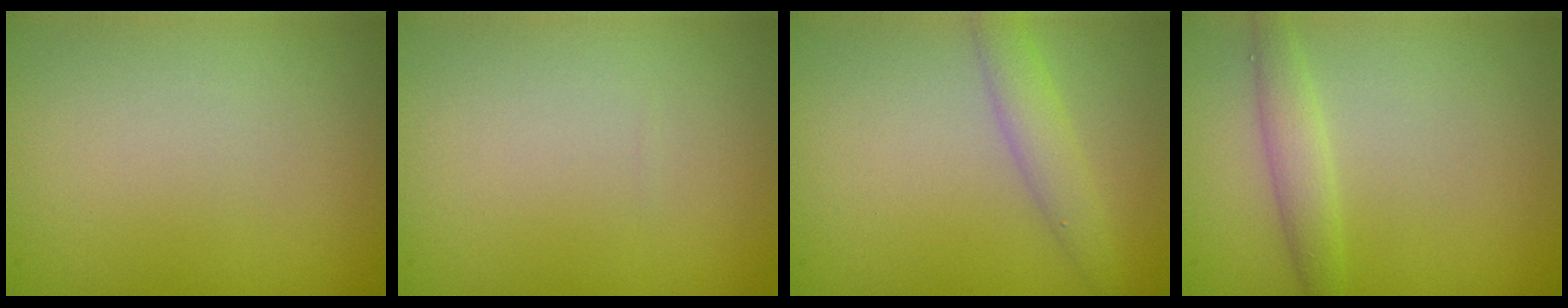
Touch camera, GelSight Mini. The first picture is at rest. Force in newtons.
{"total": 0.0}
{"total": 2.4, "press": 2.4, "slide": 0.1}
{"total": 1.9, "press": 1.9, "slide": 0.0}